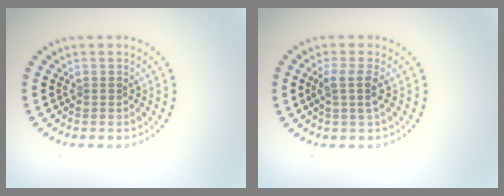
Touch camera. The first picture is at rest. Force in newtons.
{"total": 2.0, "press": 1.6, "slide": 1.2}